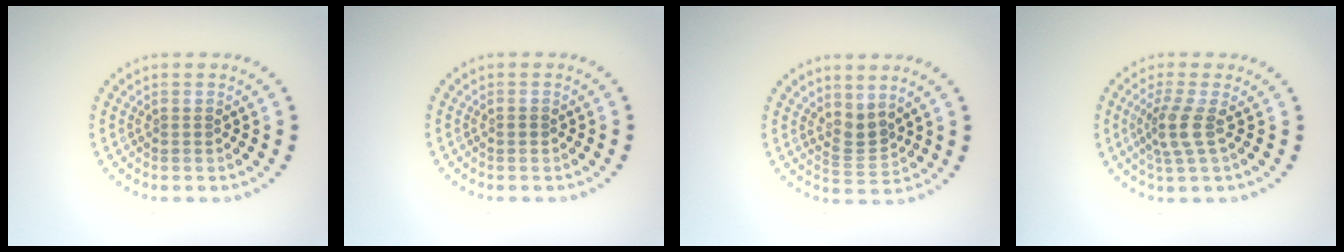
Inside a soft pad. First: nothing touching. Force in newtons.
{"total": 0.5, "press": 0.5, "slide": 0.1}
{"total": 2.2, "press": 1.5, "slide": 1.6}
{"total": 2.6, "press": 1.9, "slide": 1.7}